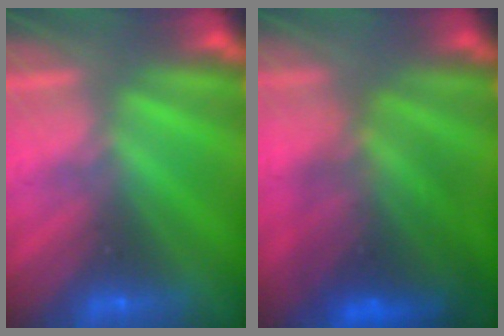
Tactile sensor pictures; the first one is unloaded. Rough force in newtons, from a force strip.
{"total": 7.5}